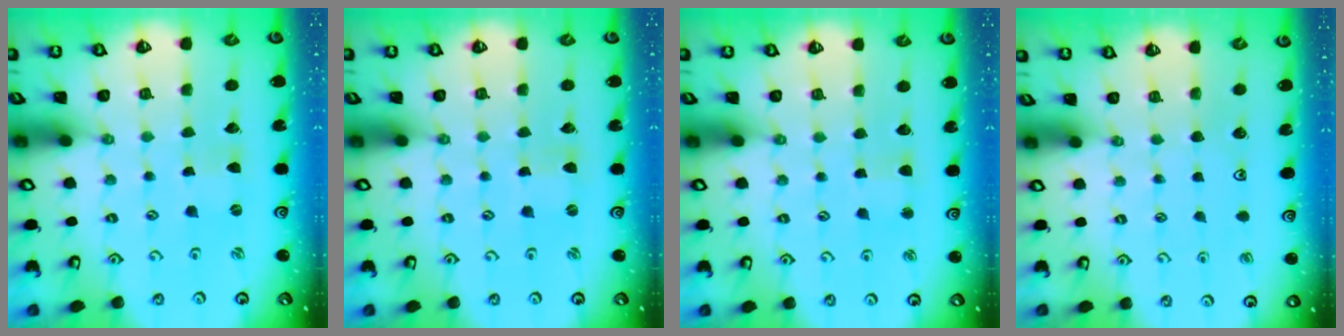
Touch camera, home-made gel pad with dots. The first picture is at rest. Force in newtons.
{"total": 0.0}
{"total": 2.8, "press": 2.8, "slide": 0.4}
{"total": 0.0}